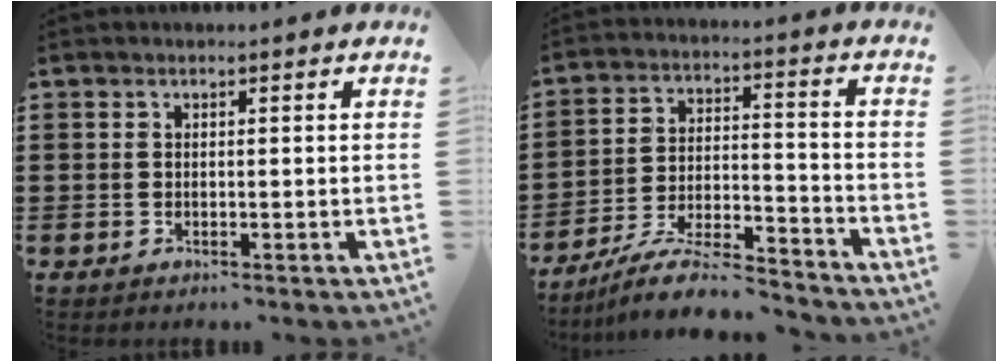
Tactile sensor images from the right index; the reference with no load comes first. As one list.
[{"total": 9.2, "force": [-8.1, 1.2, 4.1], "torque": [-0.078, 0.012, -0.159]}]